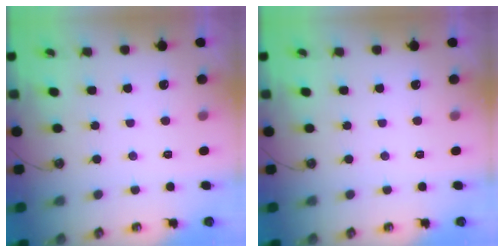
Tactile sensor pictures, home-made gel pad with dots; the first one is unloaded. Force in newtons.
{"total": 0.0}